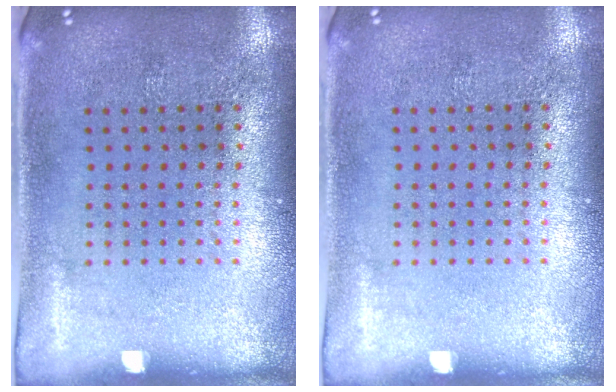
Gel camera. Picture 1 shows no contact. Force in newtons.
{"total": 0.0}